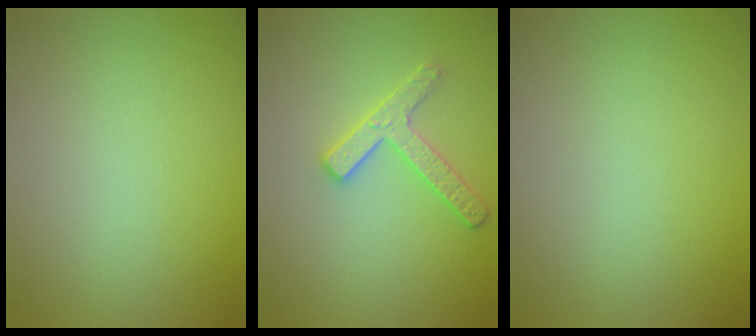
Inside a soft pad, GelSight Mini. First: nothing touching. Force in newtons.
{"total": 2.6, "press": 2.6, "slide": 0.4}
{"total": 0.0}